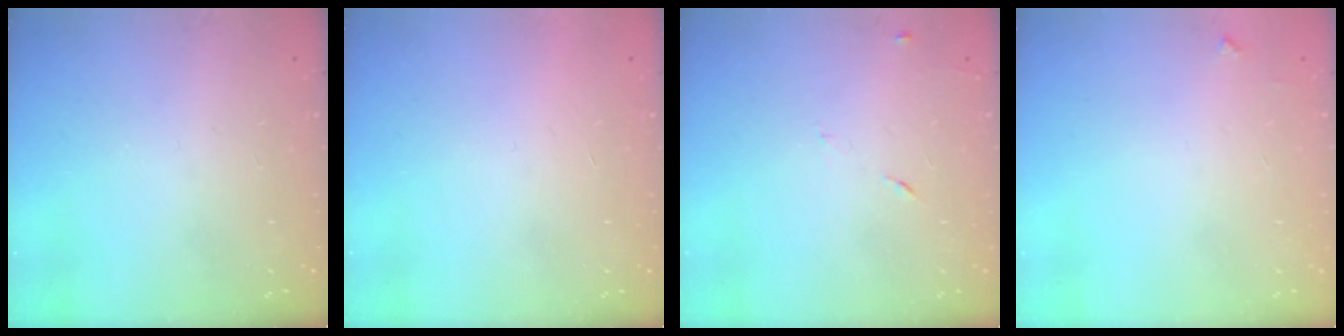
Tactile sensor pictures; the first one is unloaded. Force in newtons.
{"total": 1.5, "press": 1.5, "slide": 0.1}
{"total": 6.7, "press": 6.7, "slide": 0.8}
{"total": 3.3, "press": 3.3, "slide": 0.4}